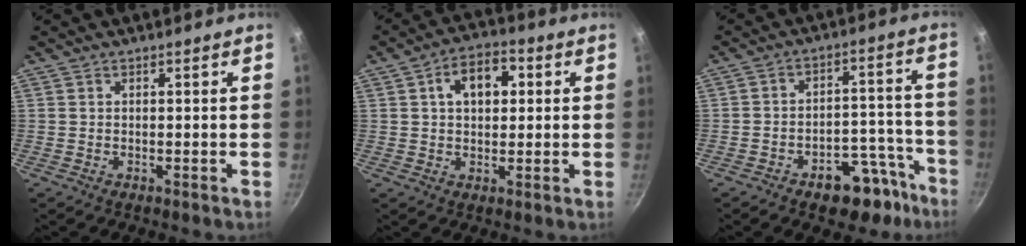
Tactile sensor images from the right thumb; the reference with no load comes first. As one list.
[{"total": 9.0, "force": [2.2, 5.9, 6.5], "torque": [-0.071, 0.012, 0.027]}, {"total": 13.1, "force": [-8.2, 7.4, 6.9], "torque": [-0.024, 0.077, -0.095]}]